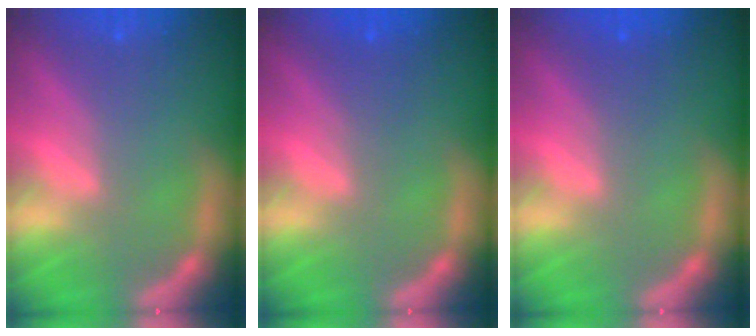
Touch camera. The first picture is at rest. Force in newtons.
{"total": 1.5}
{"total": 0.9}